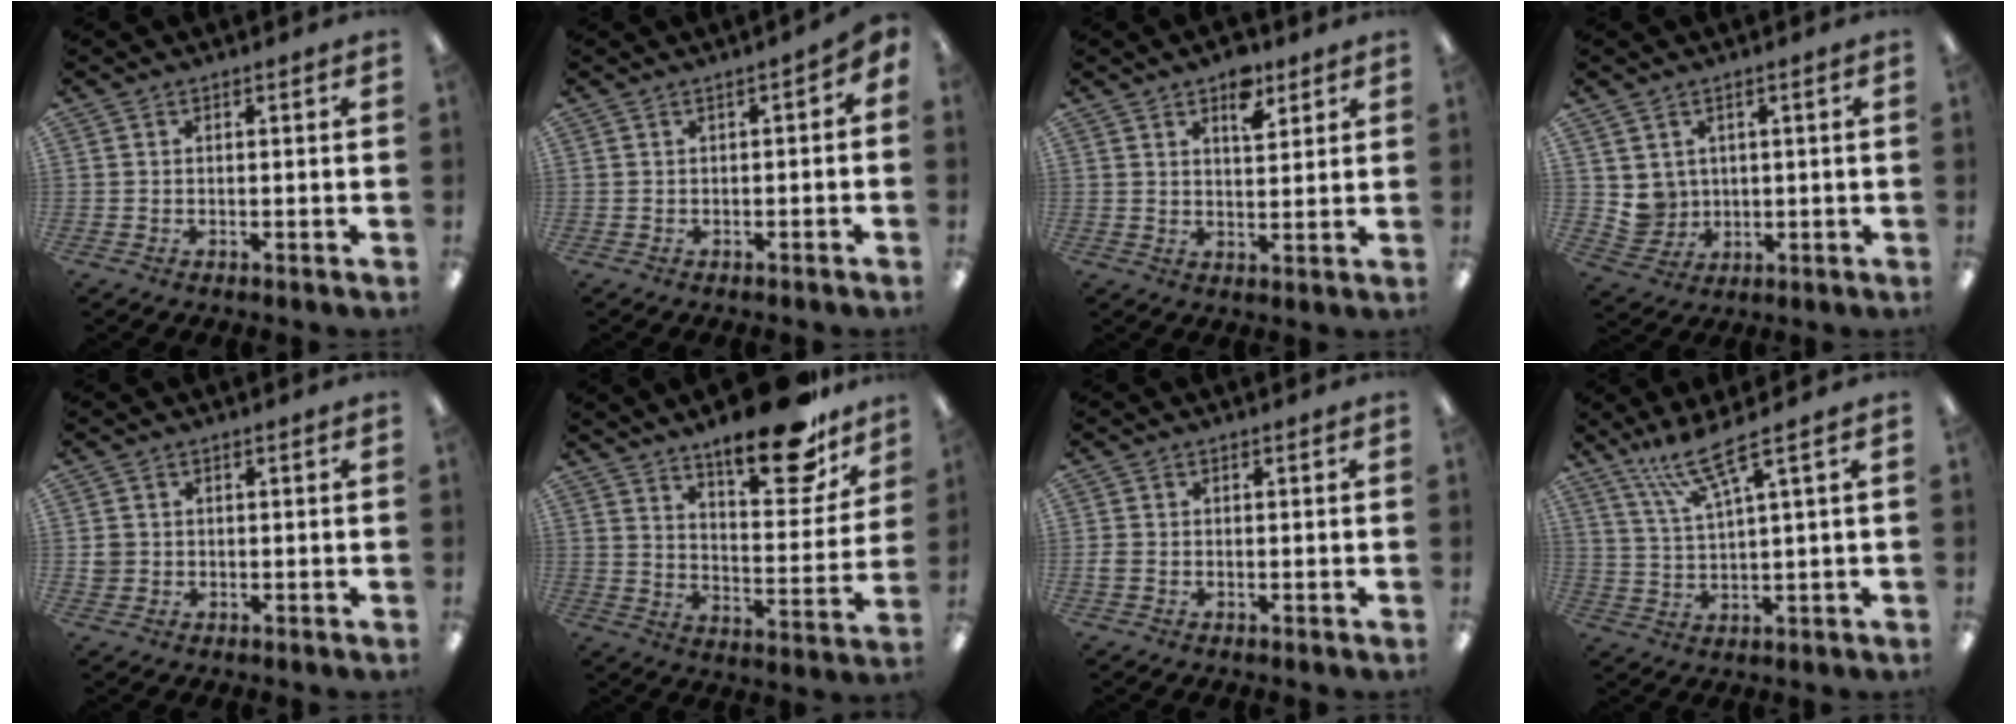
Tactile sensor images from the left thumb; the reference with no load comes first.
{"total": 1.7, "force": [-1.0, 0.9, 1.0], "torque": [-0.018, 0.008, -0.020]}
{"total": 6.9, "force": [4.5, 3.5, 3.8], "torque": [-0.038, -0.020, 0.073]}
{"total": 5.1, "force": [2.4, 4.5, -0.1], "torque": [-0.011, -0.008, 0.049]}
{"total": 2.2, "force": [-0.1, 2.2, 0.2], "torque": [-0.005, 0.005, -0.004]}
{"total": 19.1, "force": [14.5, 6.1, 10.7], "torque": [-0.151, -0.095, 0.238]}
{"total": 1.3, "force": [-0.3, 1.1, 0.5], "torque": [-0.008, 0.004, -0.006]}
{"total": 9.5, "force": [6.6, 1.3, 6.7], "torque": [-0.146, -0.020, 0.120]}